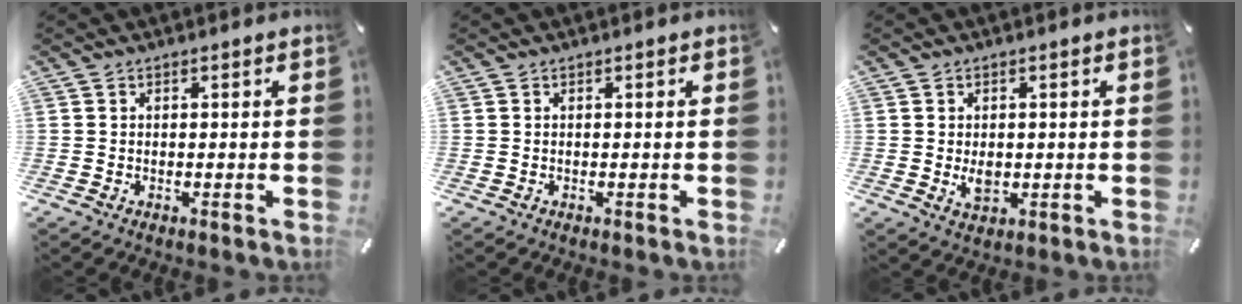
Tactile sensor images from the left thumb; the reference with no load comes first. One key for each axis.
{"total": 0.0}
{"total": 3.6, "fx": -0.2, "fy": 2.6, "fz": 2.4, "tx": -0.050, "ty": -0.004, "tz": -0.007}